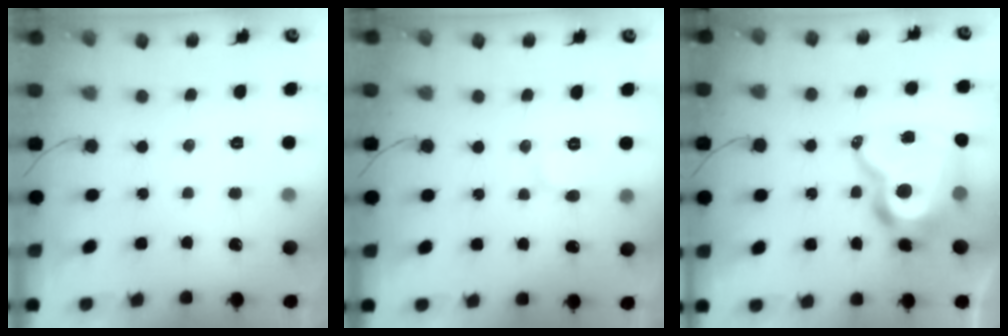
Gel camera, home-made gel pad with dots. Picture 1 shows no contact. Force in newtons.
{"total": 6.1, "press": 6.1, "slide": 0.4}
{"total": 17.8, "press": 17.7, "slide": 1.7}